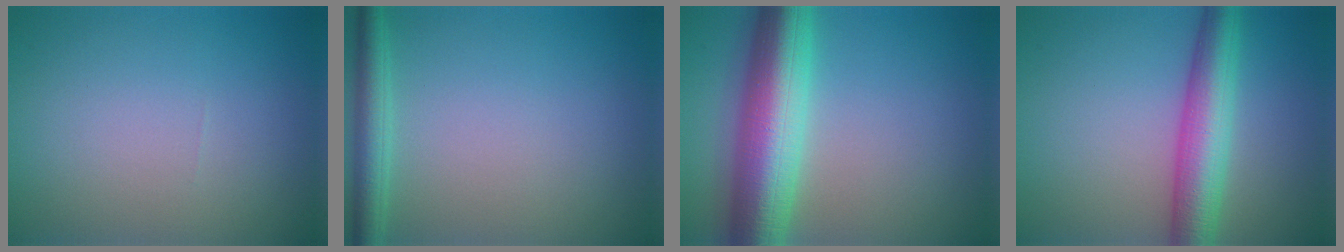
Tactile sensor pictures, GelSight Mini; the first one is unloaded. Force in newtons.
{"total": 2.8, "press": 2.8, "slide": 0.2}
{"total": 10.1, "press": 10.1, "slide": 0.1}
{"total": 6.4, "press": 6.4, "slide": 0.2}